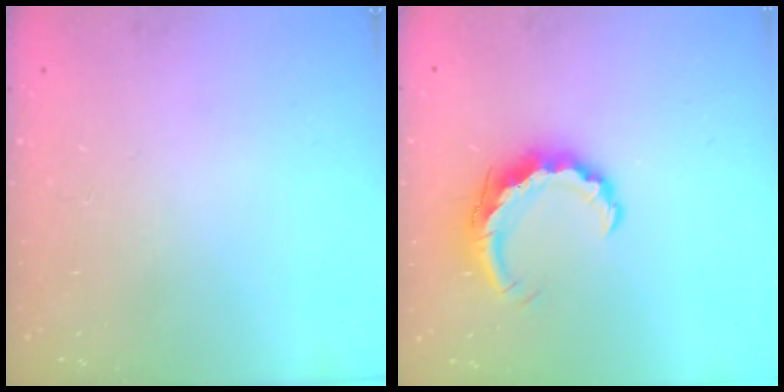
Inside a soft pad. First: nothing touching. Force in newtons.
{"total": 8.2, "press": 8.2, "slide": 0.1}